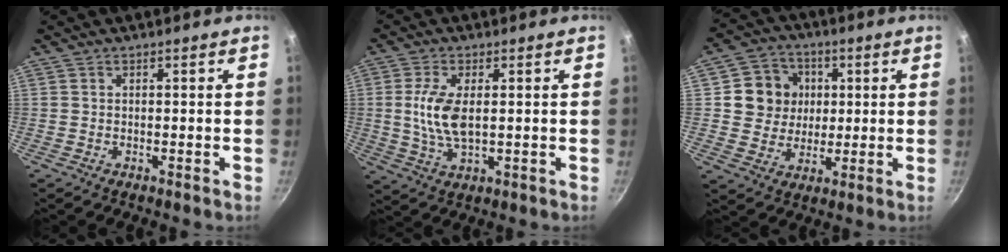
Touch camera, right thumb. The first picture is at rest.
{"total": 8.3, "force": [0.7, 3.9, 7.3], "torque": [-0.147, -0.003, 0.013]}
{"total": 10.4, "force": [2.1, 9.5, 3.6], "torque": [-0.027, 0.005, 0.033]}